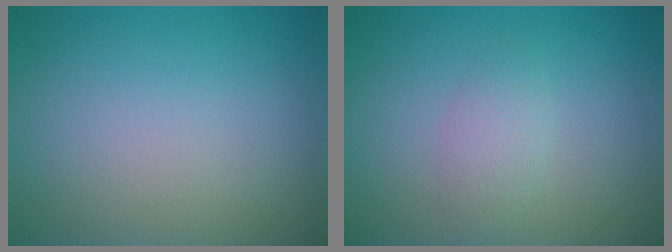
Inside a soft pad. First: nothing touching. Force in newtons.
{"total": 1.7, "press": 1.7, "slide": 0.0}